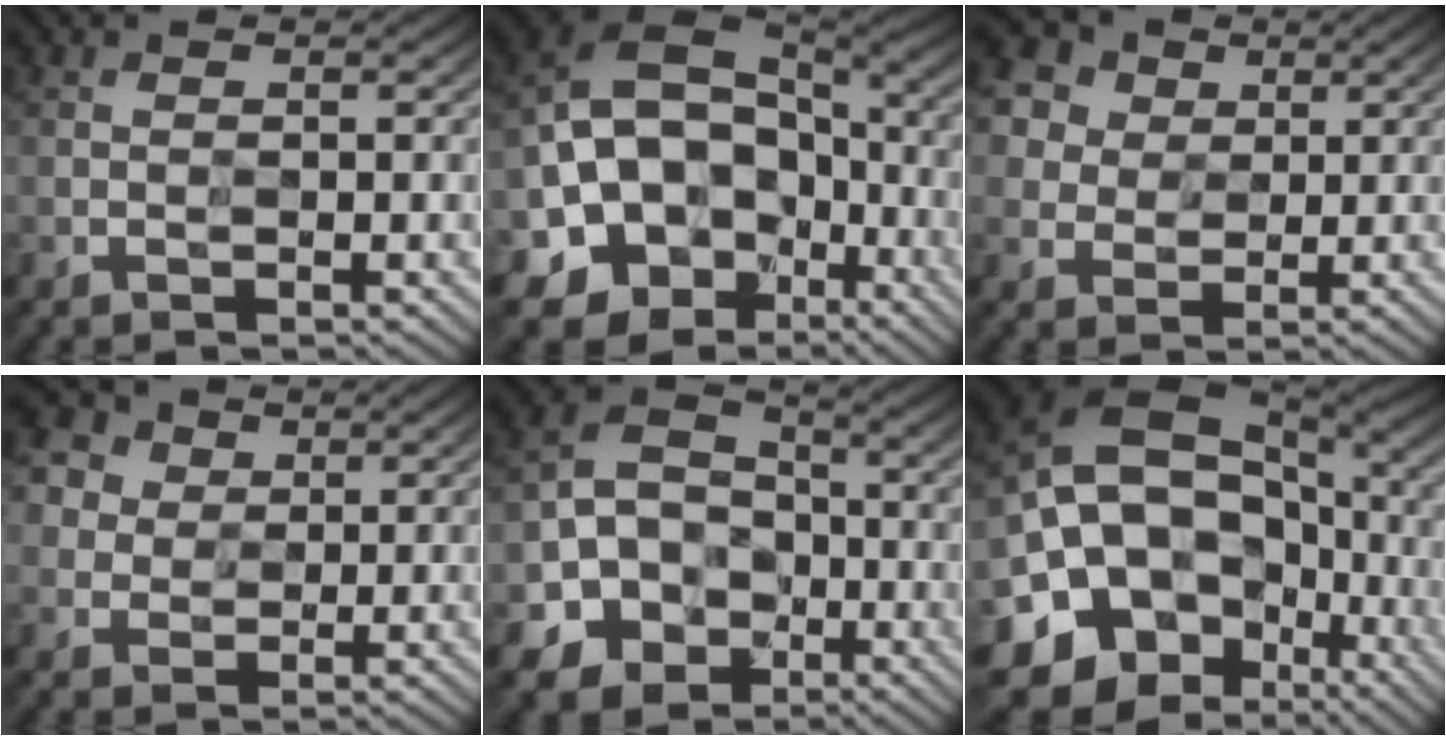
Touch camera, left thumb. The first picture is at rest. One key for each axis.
{"total": 17.4, "fx": -4.2, "fy": 14.8, "fz": 8.1, "tx": -0.165, "ty": -0.004, "tz": -0.079}
{"total": 12.4, "fx": 7.3, "fy": 8.8, "fz": 4.7, "tx": -0.167, "ty": 0.026, "tz": 0.143}
{"total": 9.8, "fx": 5.5, "fy": 7.1, "fz": 4.0, "tx": -0.147, "ty": 0.023, "tz": 0.100}
{"total": 7.7, "fx": -3.0, "fy": 6.6, "fz": 2.6, "tx": -0.058, "ty": -0.002, "tz": -0.070}
{"total": 20.3, "fx": -4.8, "fy": 17.8, "fz": 8.6, "tx": -0.159, "ty": -0.018, "tz": -0.094}